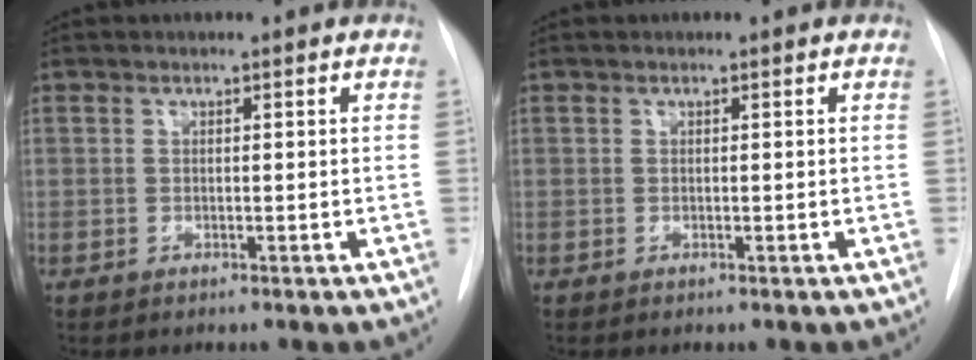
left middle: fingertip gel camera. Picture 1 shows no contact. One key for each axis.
{"total": 0.0}